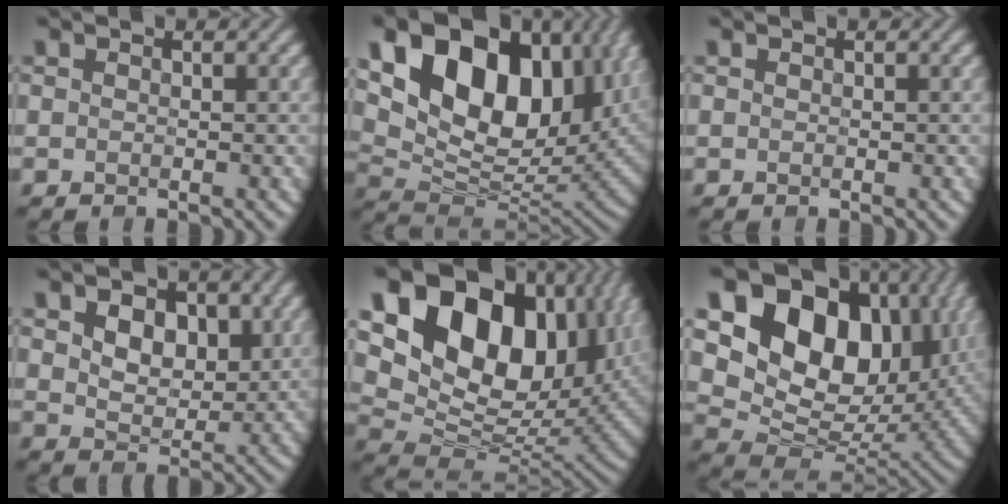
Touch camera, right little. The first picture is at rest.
{"total": 17.8, "force": [7.6, 10.5, 12.3], "torque": [-0.227, 0.041, 0.121]}
{"total": 0.0}
{"total": 5.4, "force": [1.8, 3.8, 3.4], "torque": [-0.070, -0.005, 0.023]}
{"total": 20.5, "force": [8.2, 13.1, 13.4], "torque": [-0.246, 0.047, 0.141]}
{"total": 18.9, "force": [7.1, 12.9, 11.7], "torque": [-0.219, 0.044, 0.125]}